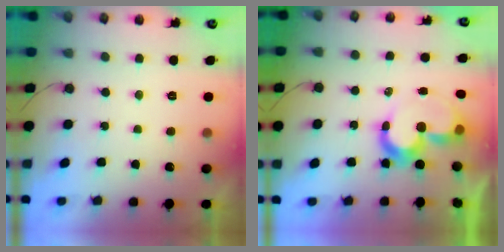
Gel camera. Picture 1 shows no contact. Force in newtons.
{"total": 8.3, "press": 8.2, "slide": 0.8}